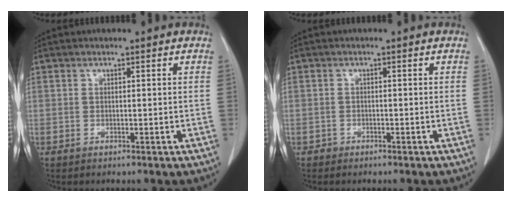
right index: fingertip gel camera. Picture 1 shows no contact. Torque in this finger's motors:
{"motor_torque": [-0.36, -0.09, -0.70, -0.18]}